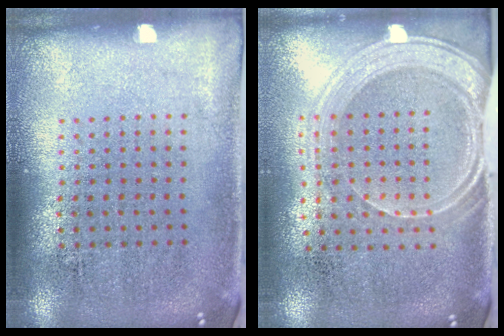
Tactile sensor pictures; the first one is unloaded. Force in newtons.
{"total": 1.9, "press": 1.7, "slide": 0.9}